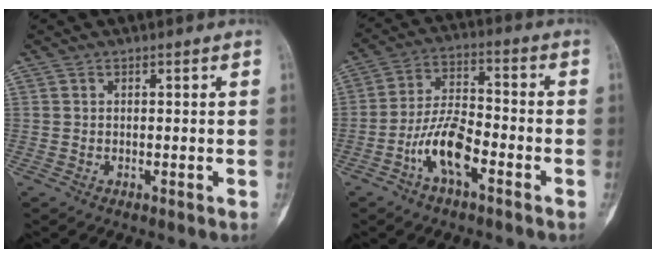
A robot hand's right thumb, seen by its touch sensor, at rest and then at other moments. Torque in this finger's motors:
{"motor_torque": [1.55, 1.23, 0.84, -0.64, 0.12]}